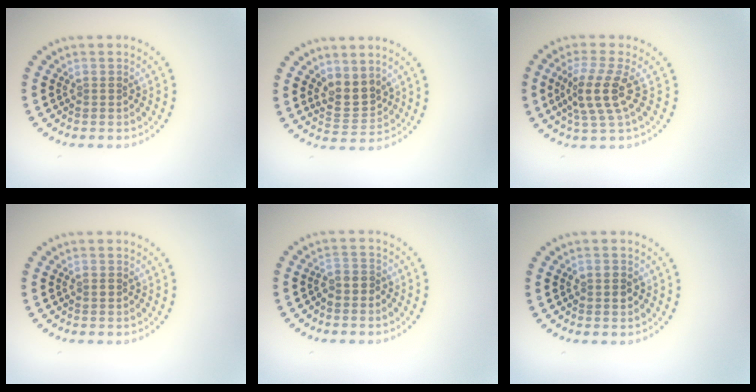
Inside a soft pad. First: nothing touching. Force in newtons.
{"total": 2.9, "press": 2.6, "slide": 1.3}
{"total": 3.8, "press": 3.2, "slide": 2.2}
{"total": 0.8, "press": 0.8, "slide": 0.0}
{"total": 1.2, "press": 0.9, "slide": 0.8}
{"total": 1.4, "press": 1.4, "slide": 0.3}